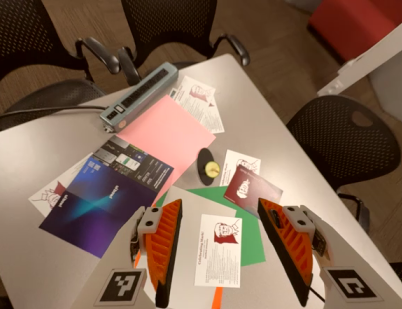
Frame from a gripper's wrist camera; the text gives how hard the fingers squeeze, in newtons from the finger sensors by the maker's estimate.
{"total": 0.0}